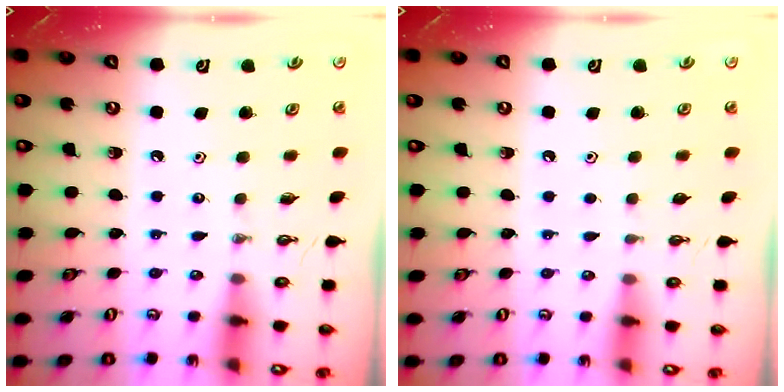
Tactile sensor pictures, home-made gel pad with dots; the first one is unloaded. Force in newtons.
{"total": 0.9, "press": 0.1, "slide": 0.9}